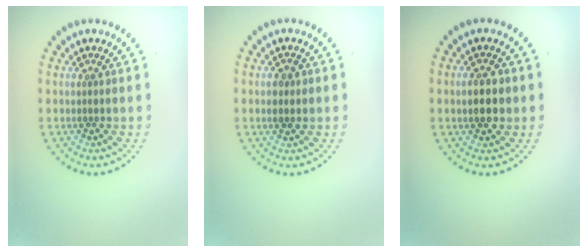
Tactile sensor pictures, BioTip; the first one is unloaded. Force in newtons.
{"total": 1.4, "press": 1.4, "slide": 0.3}
{"total": 2.9, "press": 2.9, "slide": 0.2}